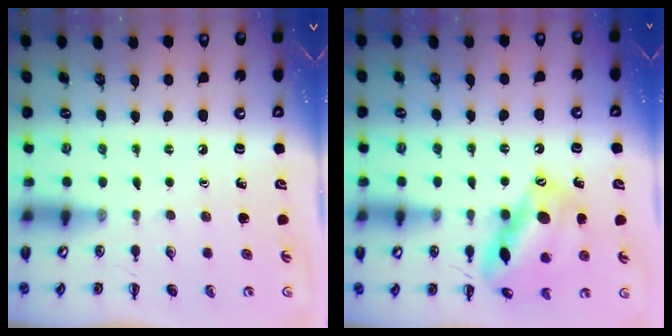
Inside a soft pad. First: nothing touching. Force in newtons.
{"total": 16.5, "press": 16.3, "slide": 2.3}